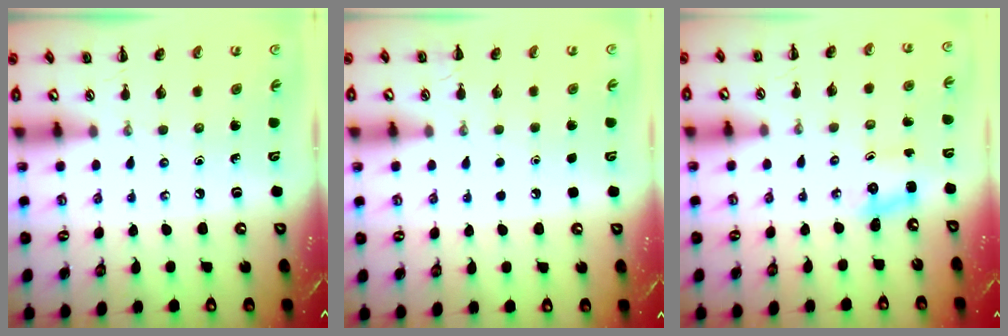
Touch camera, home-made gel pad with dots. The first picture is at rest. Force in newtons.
{"total": 1.8, "press": 1.8, "slide": 0.1}
{"total": 2.5, "press": 2.4, "slide": 0.8}